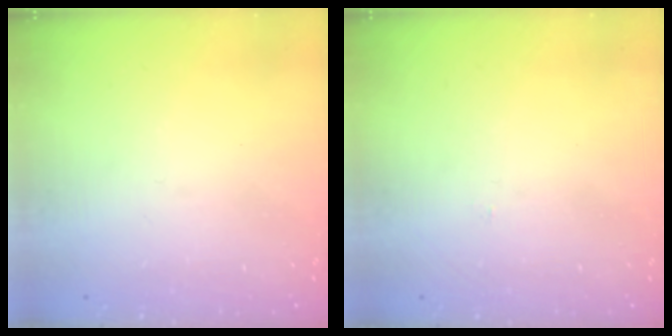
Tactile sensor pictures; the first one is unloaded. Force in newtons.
{"total": 2.2, "press": 2.2, "slide": 0.3}